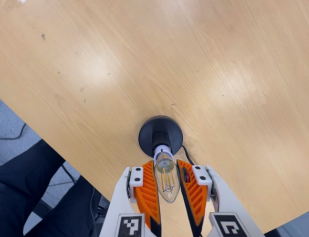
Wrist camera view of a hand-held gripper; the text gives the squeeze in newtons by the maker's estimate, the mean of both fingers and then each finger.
{"total": 12.6, "left": 12.0, "right": 13.2}